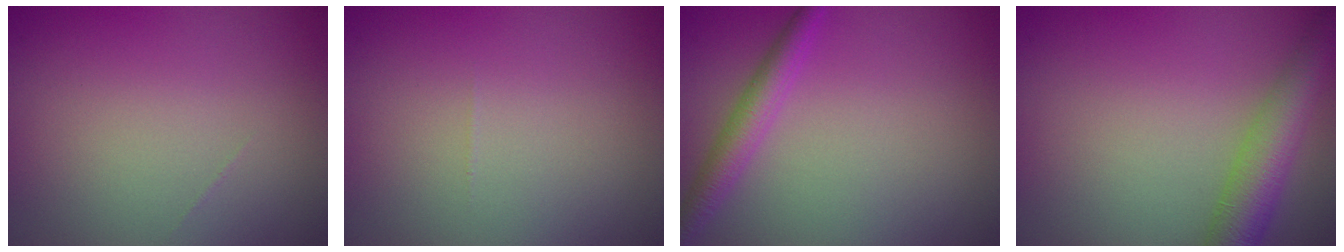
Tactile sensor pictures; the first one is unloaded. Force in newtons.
{"total": 0.0}
{"total": 2.6, "press": 2.6, "slide": 0.1}
{"total": 5.3, "press": 5.3, "slide": 0.2}